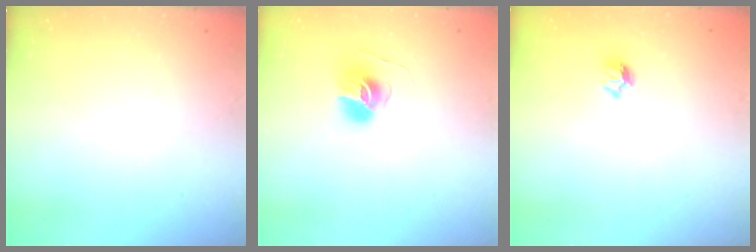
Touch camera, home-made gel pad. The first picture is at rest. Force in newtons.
{"total": 6.7, "press": 6.7, "slide": 0.4}
{"total": 6.5, "press": 6.5, "slide": 0.7}